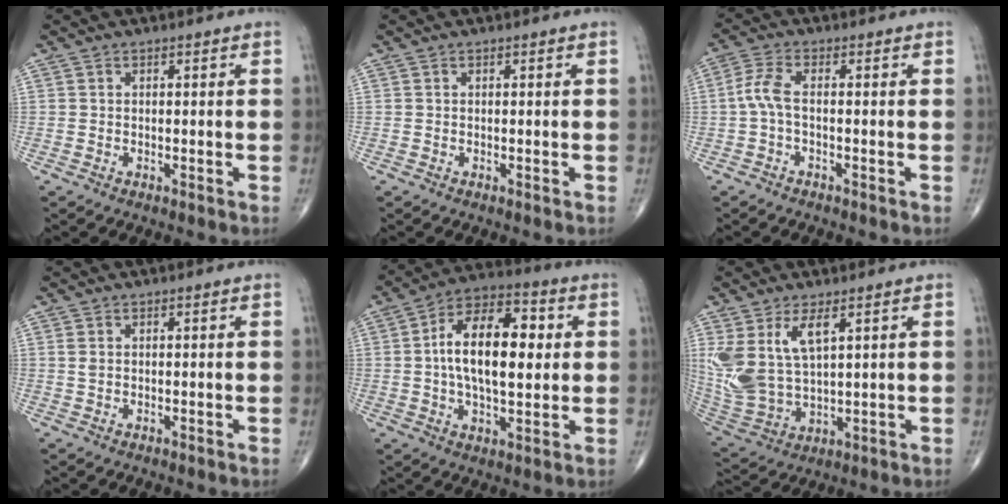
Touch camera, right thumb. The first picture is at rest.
{"total": 0.0}
{"total": 4.0, "force": [-0.6, 1.3, 3.7], "torque": [-0.092, 0.011, -0.020]}
{"total": 0.9, "force": [0.3, 0.5, 0.7], "torque": [-0.015, 0.003, 0.010]}
{"total": 16.7, "force": [1.9, 8.3, 14.3], "torque": [-0.226, 0.018, 0.026]}
{"total": 12.5, "force": [5.0, 5.8, 9.8], "torque": [-0.205, -0.020, 0.118]}